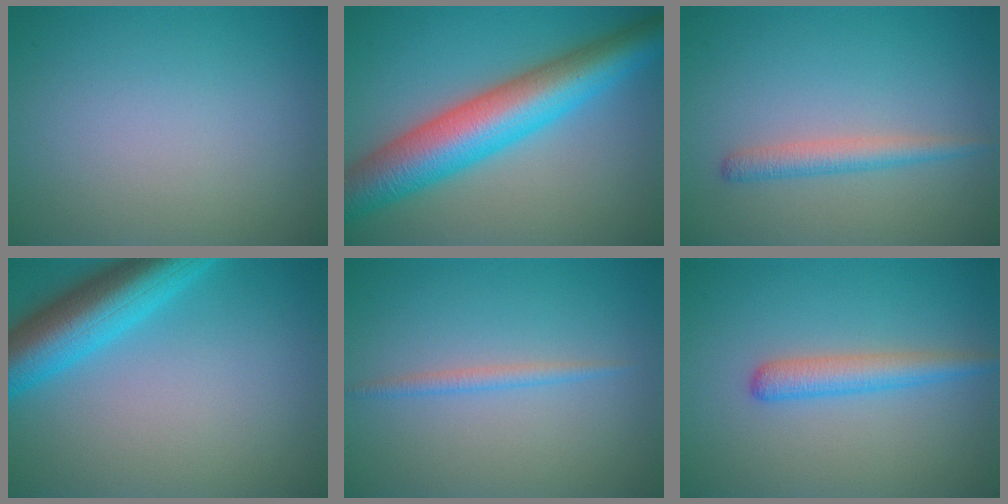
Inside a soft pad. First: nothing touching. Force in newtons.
{"total": 10.0, "press": 10.0, "slide": 0.3}
{"total": 2.1, "press": 2.1, "slide": 0.1}
{"total": 7.7, "press": 7.7, "slide": 0.4}
{"total": 1.2, "press": 1.2, "slide": 0.1}
{"total": 2.7, "press": 2.7, "slide": 0.1}